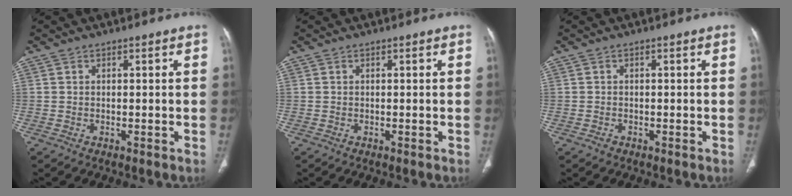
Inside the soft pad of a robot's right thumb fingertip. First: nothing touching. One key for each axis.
{"total": 0.0}
{"total": 0.8, "fx": -0.6, "fy": 0.5, "fz": 0.2, "tx": -0.002, "ty": 0.000, "tz": -0.013}